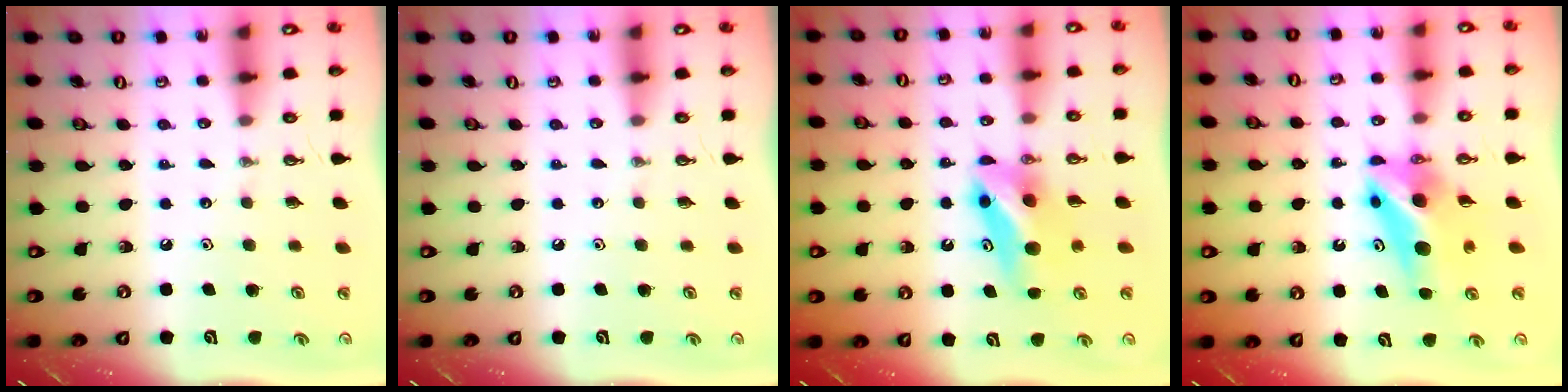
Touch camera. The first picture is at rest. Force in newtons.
{"total": 0.0}
{"total": 7.1, "press": 6.6, "slide": 2.5}
{"total": 8.4, "press": 8.4, "slide": 0.6}